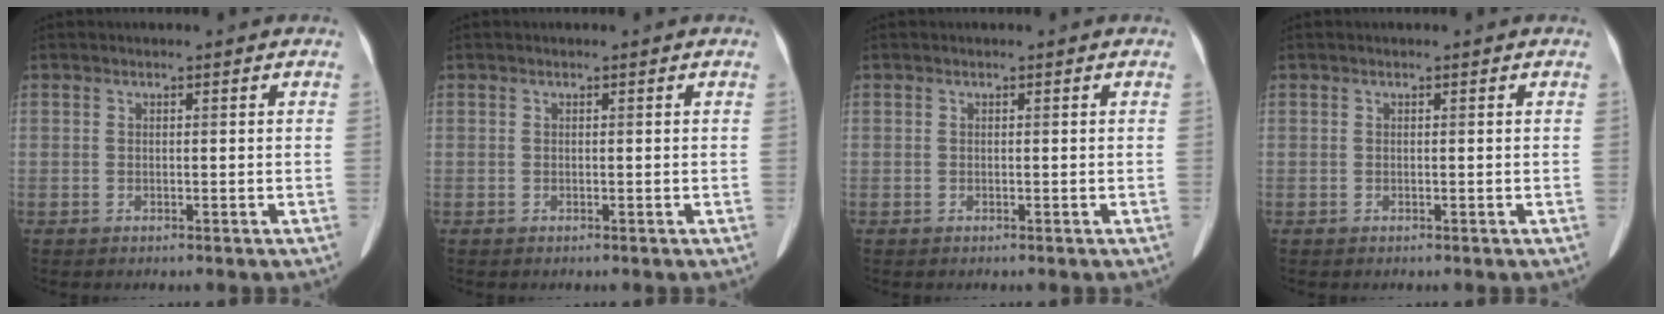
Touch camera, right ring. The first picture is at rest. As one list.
[{"total": 0.0}, {"total": 0.0}, {"total": 0.0}]